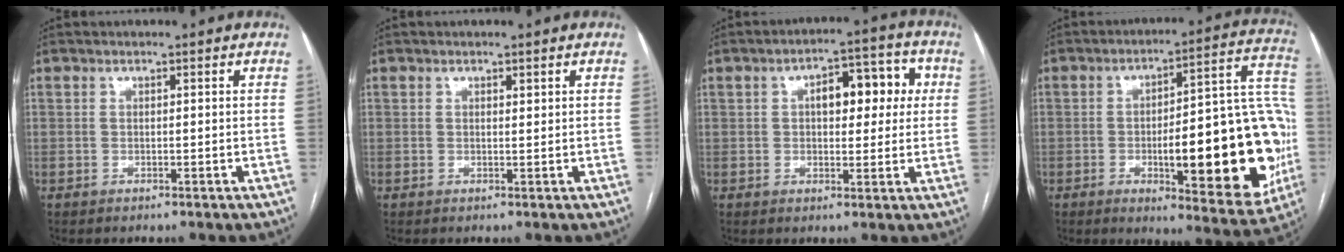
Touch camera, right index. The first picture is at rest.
{"total": 0.6, "force": [0.4, 0.2, 0.4], "torque": [-0.008, -0.003, 0.006]}
{"total": 8.9, "force": [1.8, 4.2, 7.6], "torque": [-0.095, 0.035, 0.025]}
{"total": 25.6, "force": [-4.9, 6.2, 24.3], "torque": [-0.257, 0.023, -0.050]}